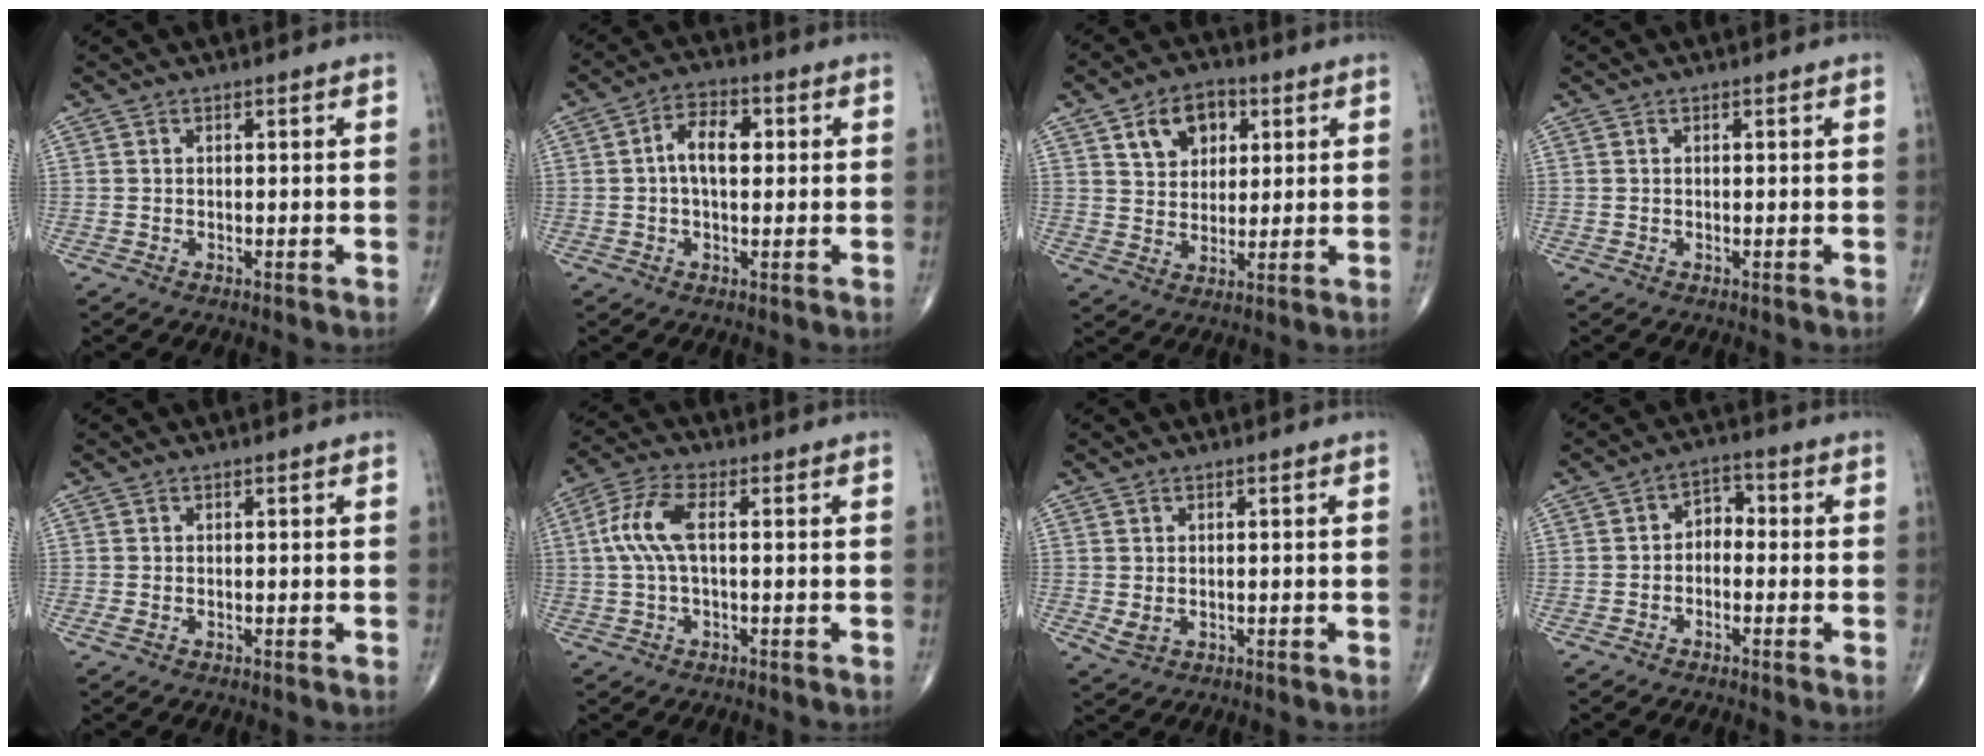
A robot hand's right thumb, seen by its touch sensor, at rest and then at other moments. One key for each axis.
{"total": 6.9, "fx": 0.8, "fy": 3.8, "fz": 5.7, "tx": -0.096, "ty": 0.018, "tz": 0.008}
{"total": 9.3, "fx": 3.9, "fy": 6.5, "fz": 5.3, "tx": -0.052, "ty": -0.012, "tz": 0.065}
{"total": 0.0}
{"total": 0.6, "fx": -0.1, "fy": 0.3, "fz": 0.4, "tx": -0.011, "ty": -0.001, "tz": -0.002}
{"total": 7.4, "fx": 0.6, "fy": 2.8, "fz": 6.9, "tx": -0.171, "ty": 0.019, "tz": 0.009}
{"total": 2.0, "fx": 0.0, "fy": 1.5, "fz": 1.4, "tx": -0.023, "ty": -0.005, "tz": 0.008}
{"total": 3.9, "fx": -0.9, "fy": 2.8, "fz": 2.6, "tx": -0.026, "ty": 0.024, "tz": -0.028}